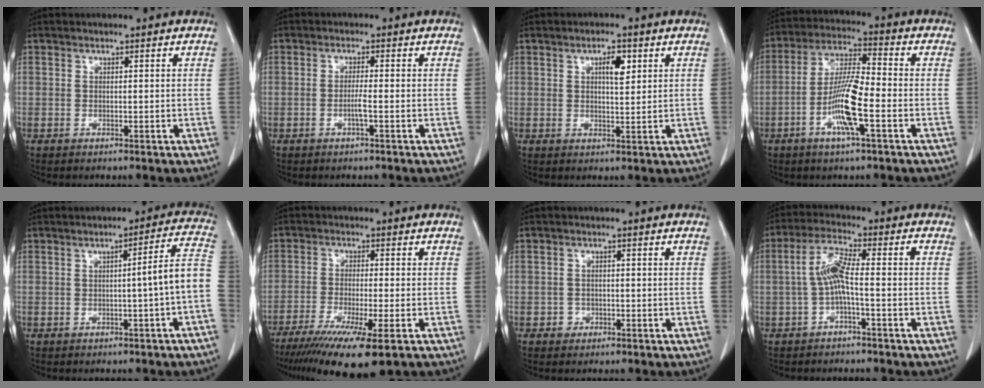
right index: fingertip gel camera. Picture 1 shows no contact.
{"total": 2.1, "force": [-0.7, -0.2, 1.9], "torque": [-0.038, -0.001, -0.014]}
{"total": 3.6, "force": [1.5, 1.1, 3.1], "torque": [-0.052, 0.000, 0.025]}
{"total": 10.3, "force": [-3.5, 1.1, 9.6], "torque": [-0.190, -0.001, -0.070]}
{"total": 6.7, "force": [-1.6, -0.8, 6.4], "torque": [-0.076, 0.017, -0.023]}
{"total": 13.8, "force": [-9.3, 1.2, 10.2], "torque": [-0.165, -0.039, -0.148]}
{"total": 1.8, "force": [-0.8, 1.5, 0.1], "torque": [0.002, 0.008, -0.015]}
{"total": 5.8, "force": [-1.2, 0.7, 5.7], "torque": [-0.117, 0.016, -0.025]}